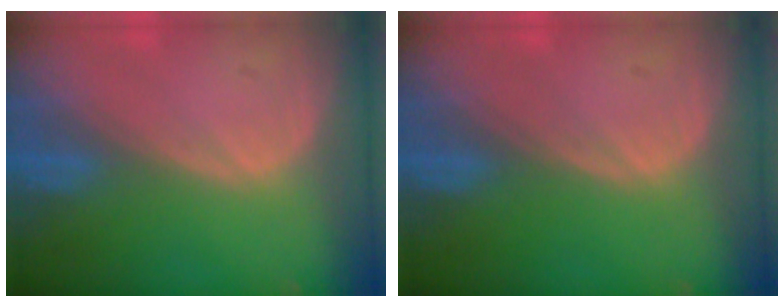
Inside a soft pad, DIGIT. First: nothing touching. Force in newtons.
{"total": 0.0}